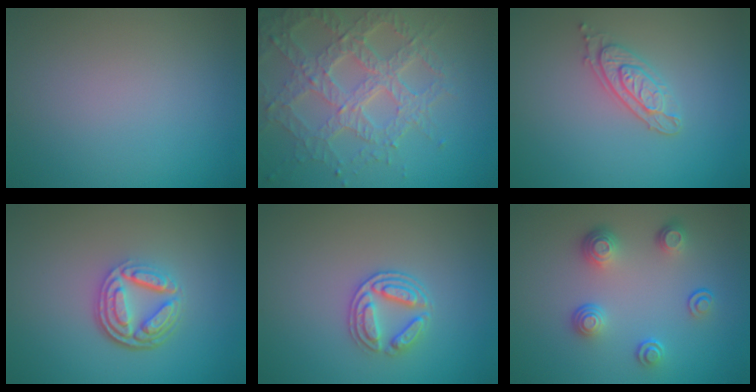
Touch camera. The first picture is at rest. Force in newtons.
{"total": 7.1, "press": 5.3, "slide": 4.7}
{"total": 2.6, "press": 2.4, "slide": 1.0}
{"total": 4.8, "press": 3.5, "slide": 3.3}
{"total": 3.0, "press": 2.7, "slide": 1.2}
{"total": 3.8, "press": 2.8, "slide": 2.6}